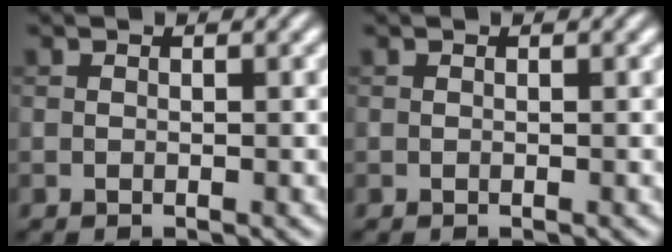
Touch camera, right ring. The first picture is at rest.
{"total": 0.0}